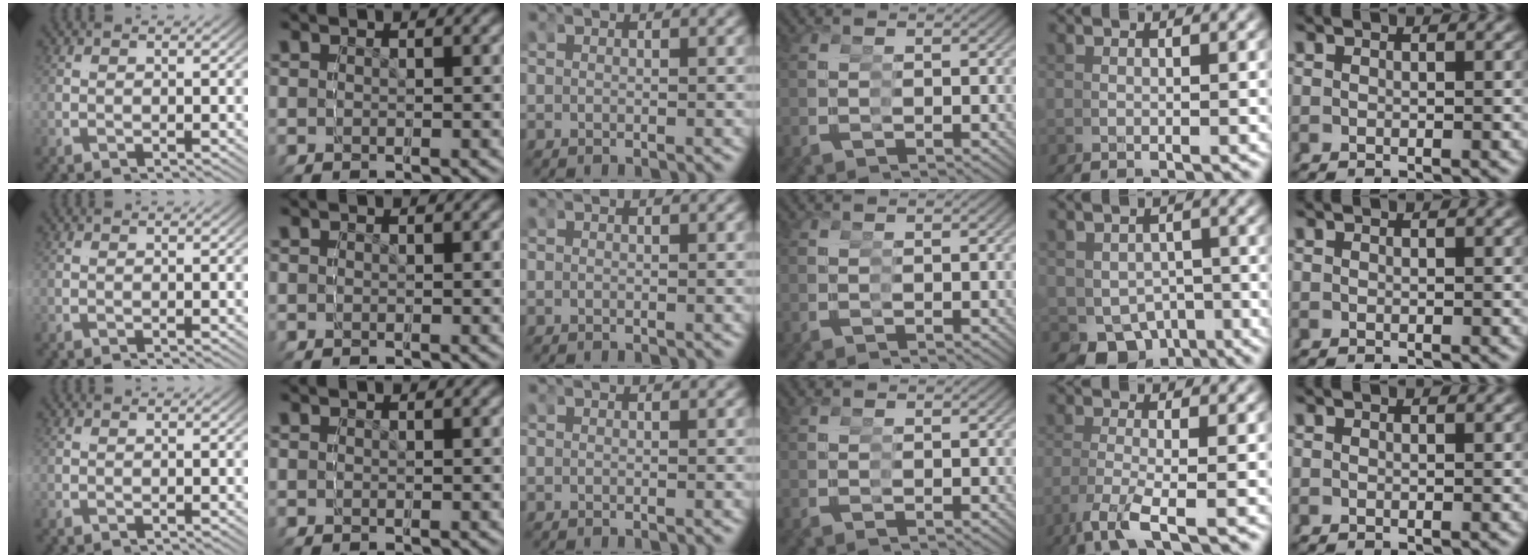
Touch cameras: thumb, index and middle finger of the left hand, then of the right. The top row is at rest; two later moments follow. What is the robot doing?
{"motion": "grasp_and_lifting", "object": "glasses"}